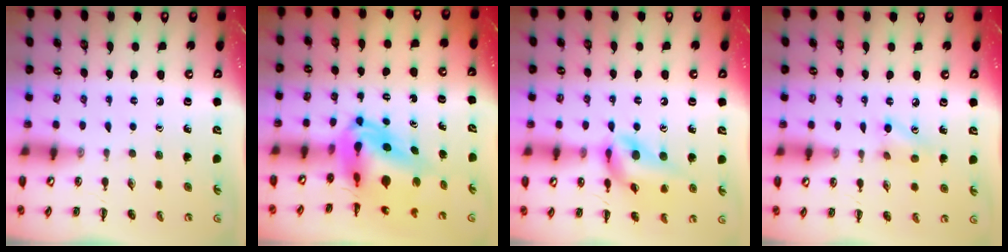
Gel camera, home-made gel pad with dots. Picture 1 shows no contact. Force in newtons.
{"total": 8.6, "press": 8.1, "slide": 2.9}
{"total": 13.6, "press": 13.3, "slide": 2.7}
{"total": 5.4, "press": 5.3, "slide": 1.2}